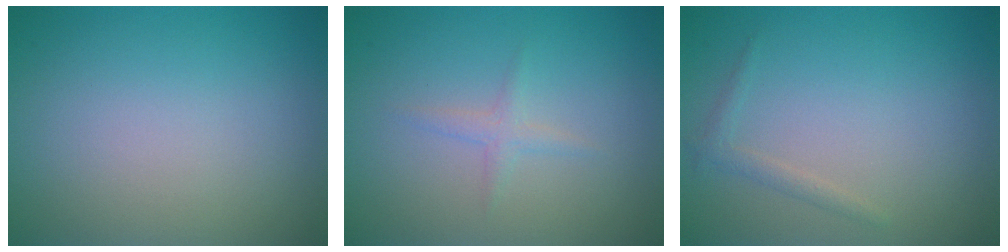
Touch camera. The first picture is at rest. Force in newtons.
{"total": 1.1, "press": 1.1, "slide": 0.0}
{"total": 1.0, "press": 1.0, "slide": 0.0}